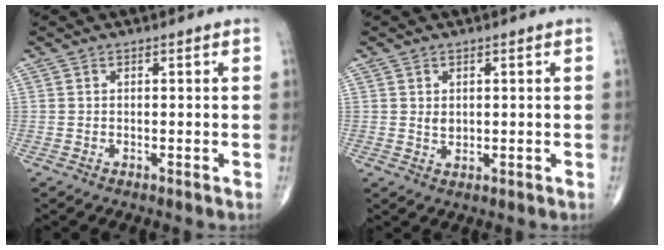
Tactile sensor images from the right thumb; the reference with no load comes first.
{"total": 1.8, "force": [0.4, 1.3, 1.2], "torque": [-0.013, -0.006, 0.011]}